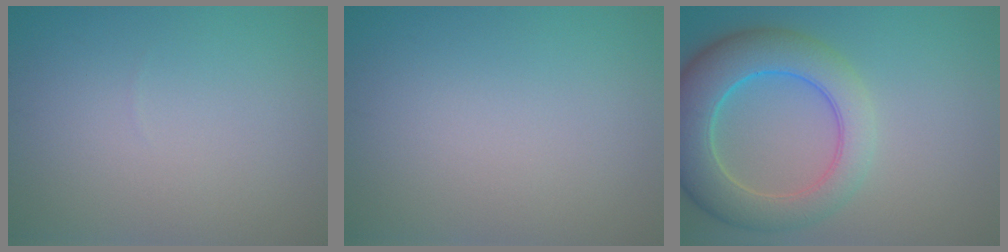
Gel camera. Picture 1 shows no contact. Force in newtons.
{"total": 0.0}
{"total": 7.2, "press": 7.2, "slide": 0.6}